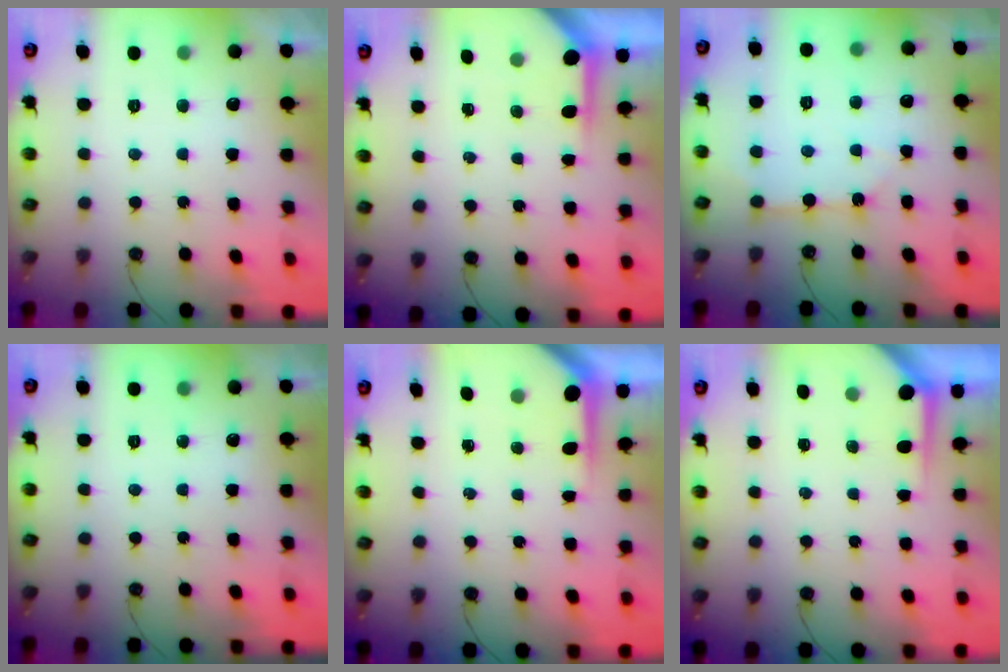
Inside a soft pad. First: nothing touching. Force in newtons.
{"total": 3.7, "press": 3.7, "slide": 0.4}
{"total": 4.5, "press": 4.4, "slide": 0.2}
{"total": 0.0}
{"total": 3.8, "press": 3.8, "slide": 0.4}
{"total": 3.6, "press": 3.6, "slide": 0.4}